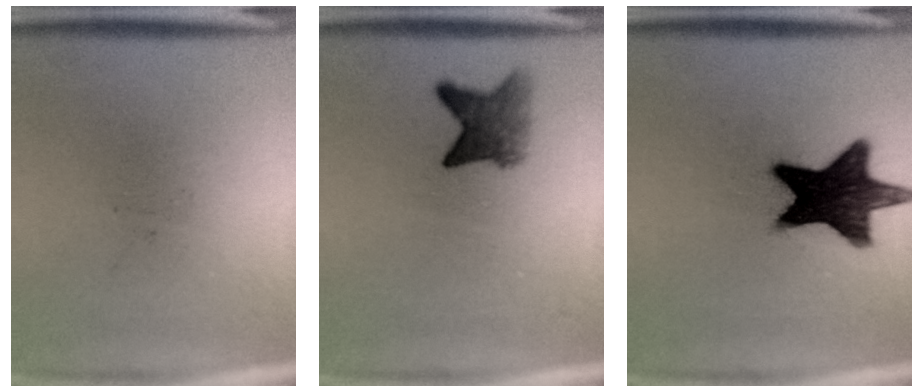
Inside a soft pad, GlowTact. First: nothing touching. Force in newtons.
{"total": 4.3}
{"total": 15.8}